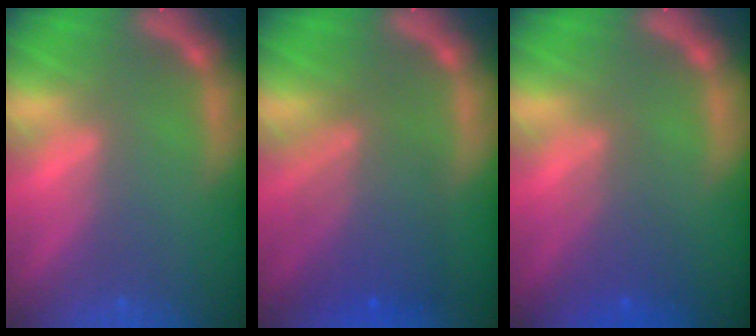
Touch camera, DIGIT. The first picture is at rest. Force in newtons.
{"total": 6.6}
{"total": 3.0}